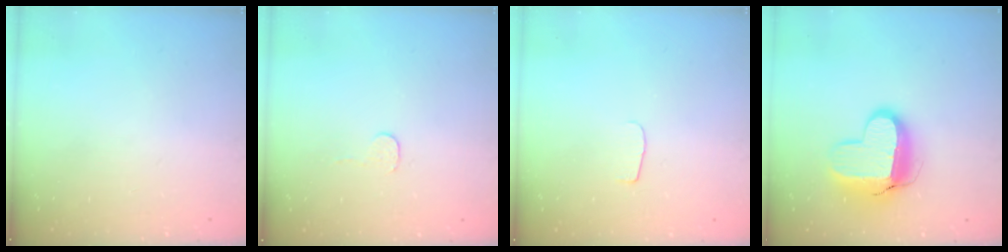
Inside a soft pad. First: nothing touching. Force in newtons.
{"total": 3.0, "press": 3.0, "slide": 0.3}
{"total": 4.5, "press": 4.4, "slide": 0.5}
{"total": 12.4, "press": 12.4, "slide": 1.0}